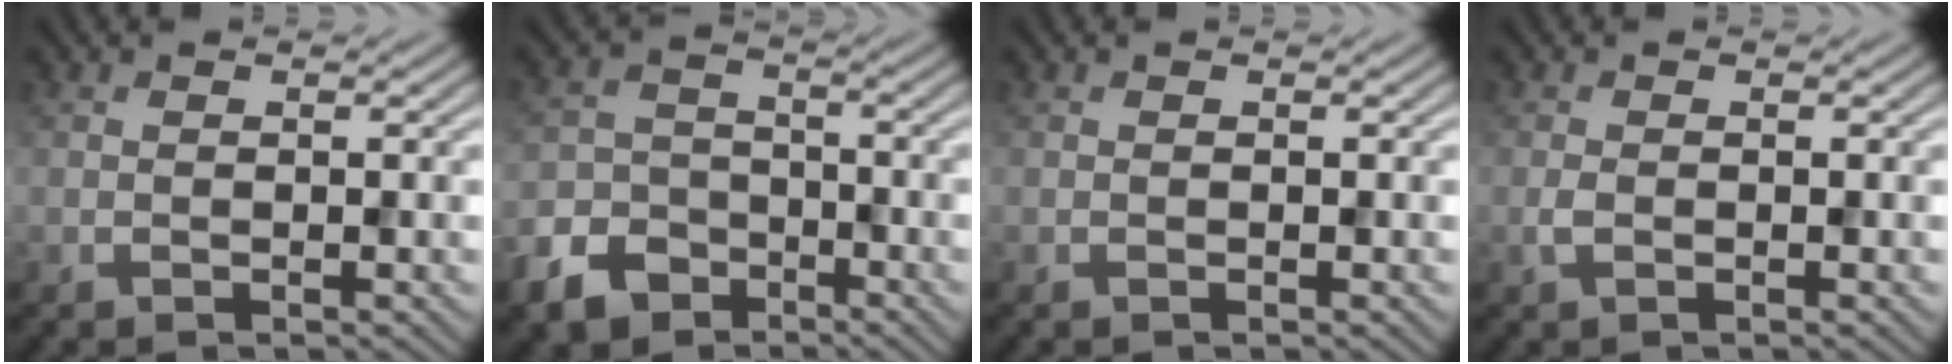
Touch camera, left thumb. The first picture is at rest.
{"total": 6.9, "force": [-4.7, 4.5, 2.5], "torque": [-0.067, -0.008, -0.099]}
{"total": 0.0}
{"total": 1.1, "force": [-0.3, 0.5, 0.9], "torque": [-0.024, 0.001, -0.006]}